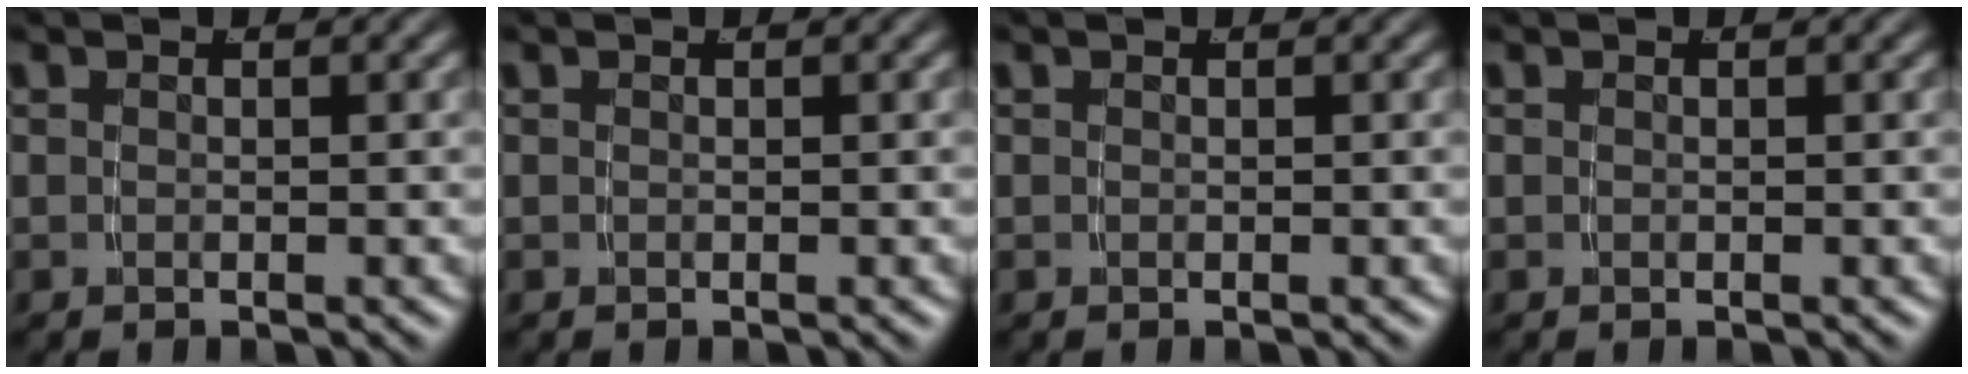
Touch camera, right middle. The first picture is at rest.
{"total": 0.0}
{"total": 0.0}
{"total": 0.0}